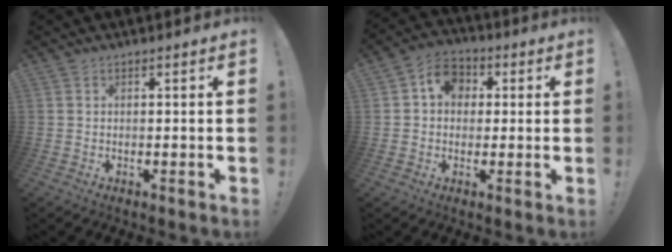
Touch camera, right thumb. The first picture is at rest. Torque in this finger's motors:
{"motor_torque": [-0.16, 0.30, -0.06, 0.17, 0.13]}